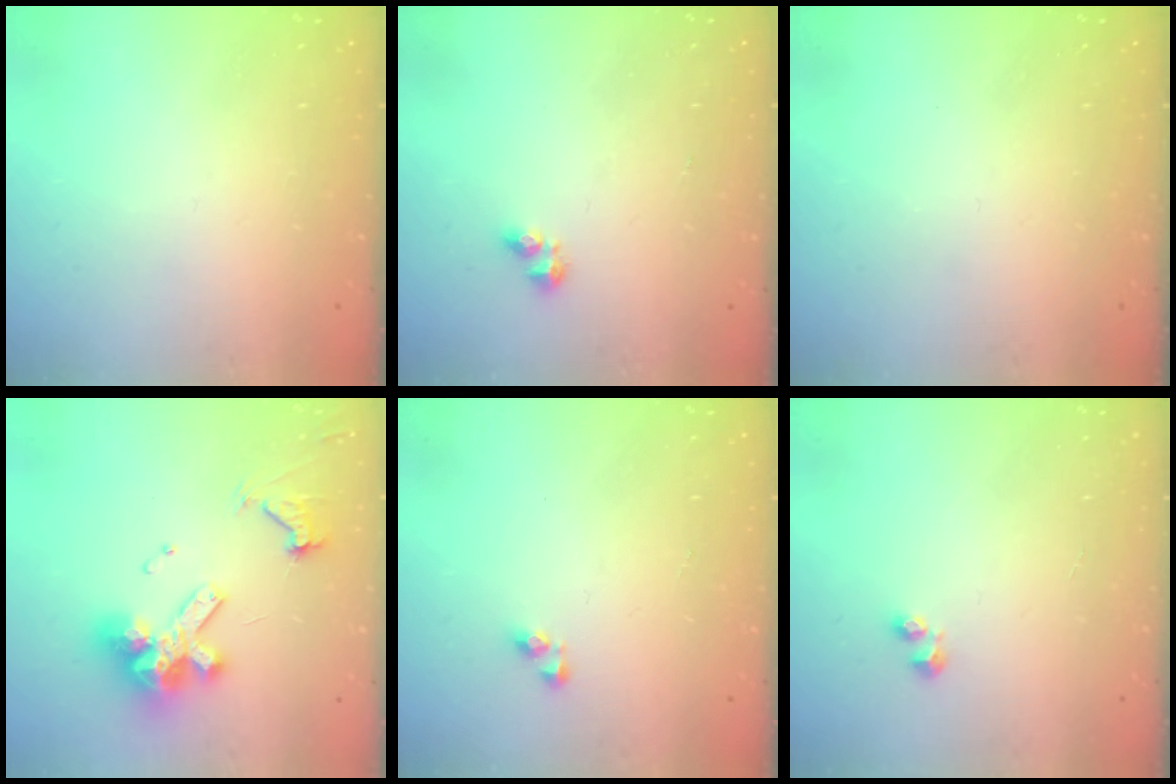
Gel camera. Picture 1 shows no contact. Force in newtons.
{"total": 3.2, "press": 3.2, "slide": 0.5}
{"total": 0.0}
{"total": 16.0, "press": 15.9, "slide": 1.9}
{"total": 3.9, "press": 3.8, "slide": 0.7}
{"total": 1.7, "press": 1.6, "slide": 0.6}